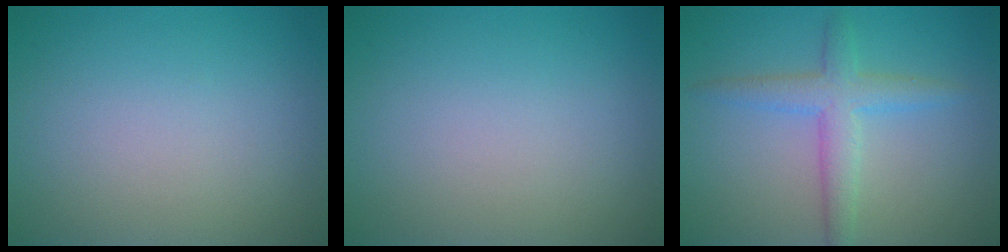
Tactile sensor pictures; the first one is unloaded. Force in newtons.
{"total": 0.0}
{"total": 3.5, "press": 3.5, "slide": 0.2}